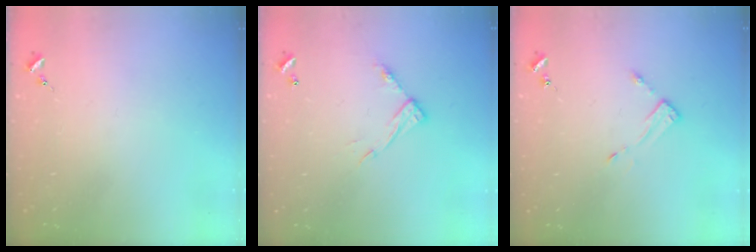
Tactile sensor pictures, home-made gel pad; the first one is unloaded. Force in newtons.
{"total": 9.4, "press": 9.4, "slide": 0.5}
{"total": 3.5, "press": 3.5, "slide": 0.3}